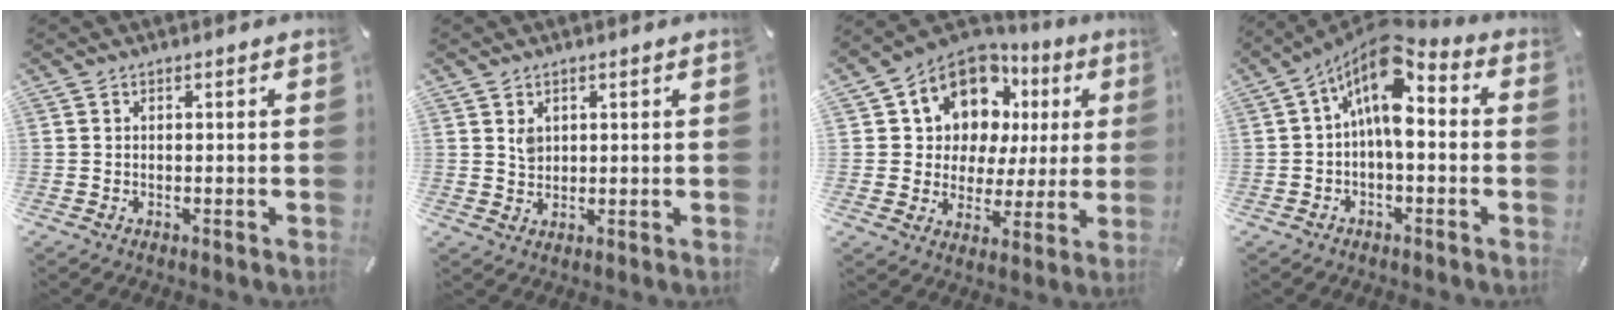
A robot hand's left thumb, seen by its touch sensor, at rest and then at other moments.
{"total": 2.5, "force": [1.3, 2.0, 0.8], "torque": [-0.002, -0.004, 0.022]}
{"total": 11.3, "force": [6.3, 8.9, 3.0], "torque": [-0.071, -0.052, 0.122]}
{"total": 11.3, "force": [2.9, 5.6, 9.4], "torque": [-0.173, -0.029, 0.046]}